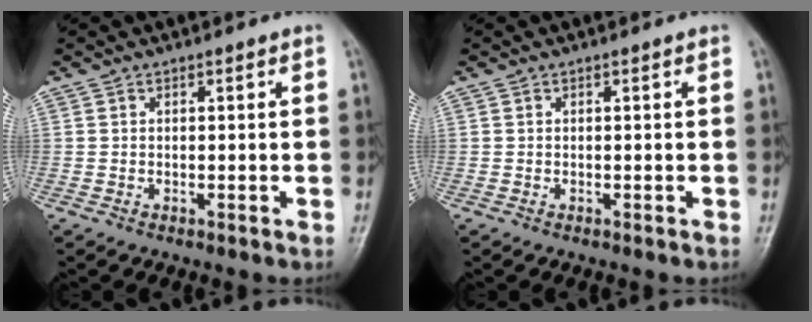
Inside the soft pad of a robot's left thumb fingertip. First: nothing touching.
{"total": 0.0}